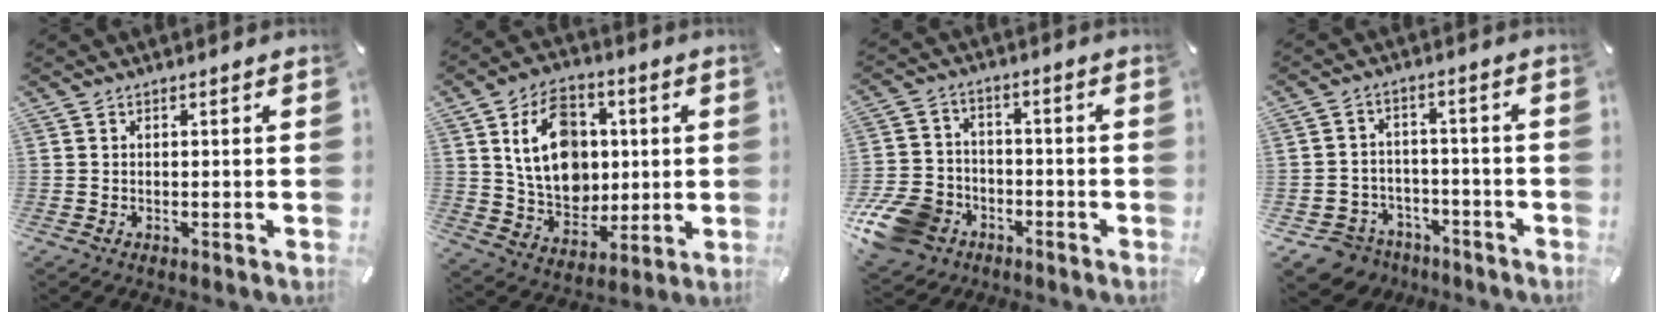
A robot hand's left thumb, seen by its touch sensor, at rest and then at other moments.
{"total": 15.5, "force": [2.7, 12.5, 8.8], "torque": [-0.149, 0.009, 0.056]}
{"total": 13.1, "force": [-6.5, 10.1, 5.3], "torque": [-0.112, 0.049, -0.114]}
{"total": 6.8, "force": [-4.5, 5.0, 1.1], "torque": [-0.033, 0.028, -0.086]}